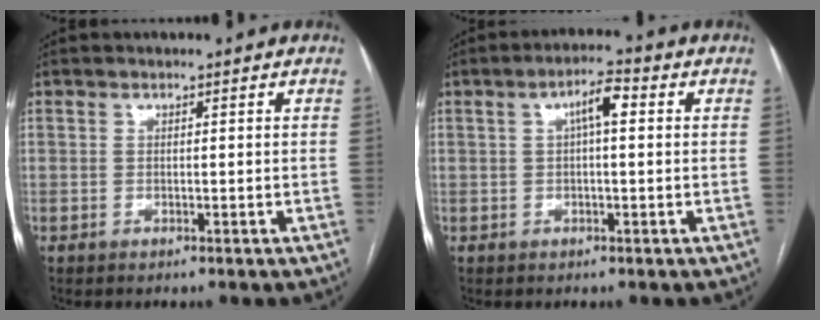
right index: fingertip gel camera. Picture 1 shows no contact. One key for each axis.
{"total": 4.6, "fx": 1.1, "fy": 1.1, "fz": 4.3, "tx": -0.076, "ty": 0.018, "tz": 0.017}